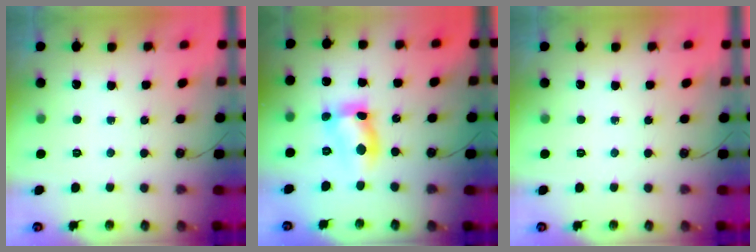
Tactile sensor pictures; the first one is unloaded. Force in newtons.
{"total": 11.8, "press": 11.7, "slide": 0.6}
{"total": 0.0}